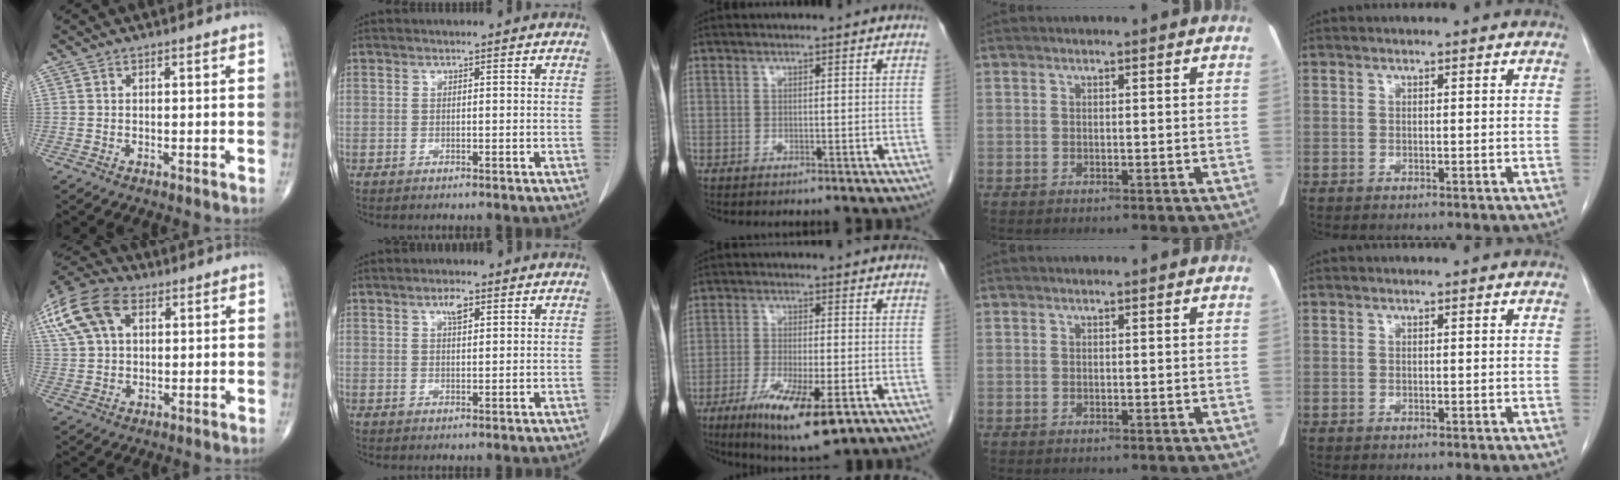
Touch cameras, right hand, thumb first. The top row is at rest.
{"thumb": {"total": 17.5, "force": [7.0, 11.0, 11.6], "torque": [-0.268, 0.027, 0.127]}, "index": {"total": 2.4, "force": [1.3, 0.8, 1.8], "torque": [-0.038, 0.001, 0.023]}, "middle": {"total": 10.5, "force": [-5.2, 2.1, 8.9], "torque": [-0.155, -0.026, -0.081]}}